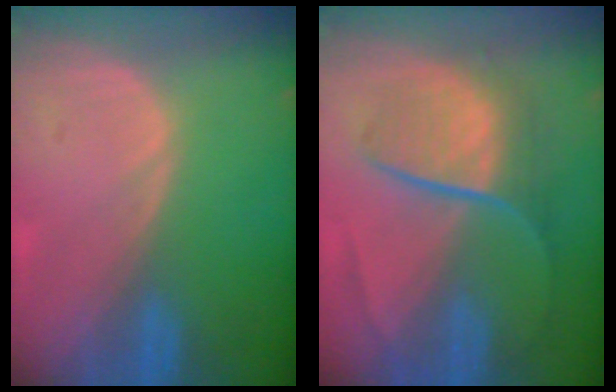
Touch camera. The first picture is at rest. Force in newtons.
{"total": 9.3, "press": 7.8, "slide": 5.2}